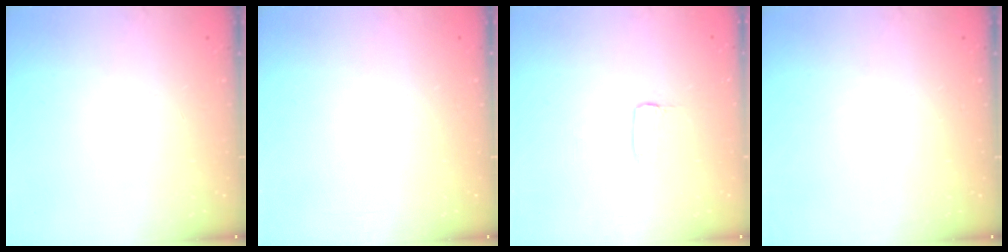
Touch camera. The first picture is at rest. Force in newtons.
{"total": 0.0}
{"total": 1.0, "press": 1.0, "slide": 0.1}
{"total": 0.0}